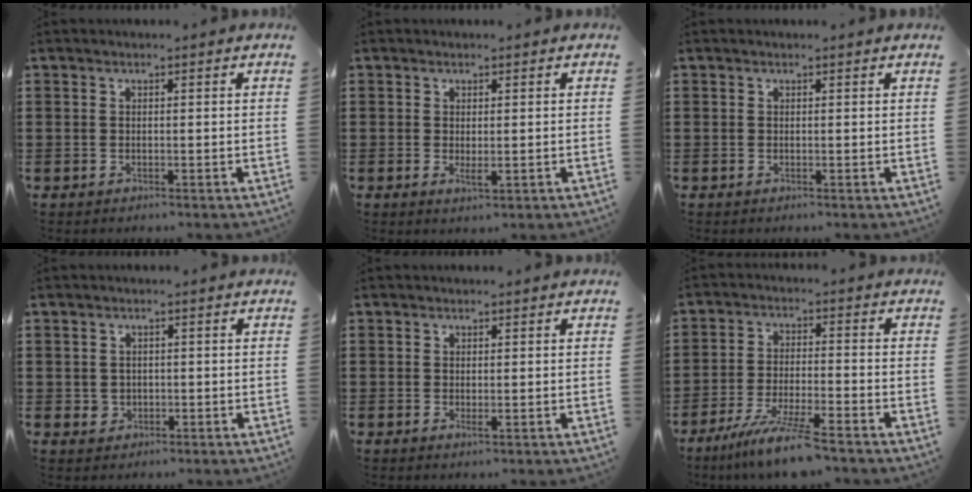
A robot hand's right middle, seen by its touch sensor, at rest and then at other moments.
{"total": 1.6, "force": [0.3, 0.6, 1.5], "torque": [-0.029, -0.002, 0.007]}
{"total": 0.0}
{"total": 1.5, "force": [-0.1, 1.4, 0.4], "torque": [-0.012, 0.006, -0.004]}
{"total": 0.6, "force": [0.2, 0.1, 0.6], "torque": [-0.011, -0.002, 0.005]}
{"total": 7.9, "force": [-6.4, -0.2, 4.5], "torque": [-0.090, -0.012, -0.121]}